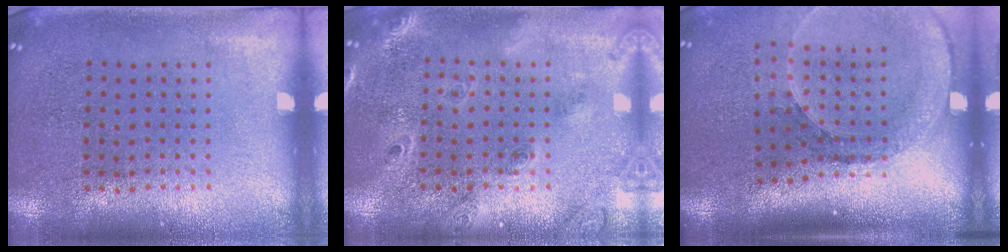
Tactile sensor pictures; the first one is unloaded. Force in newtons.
{"total": 1.8, "press": 1.7, "slide": 0.7}
{"total": 2.6, "press": 1.9, "slide": 1.8}